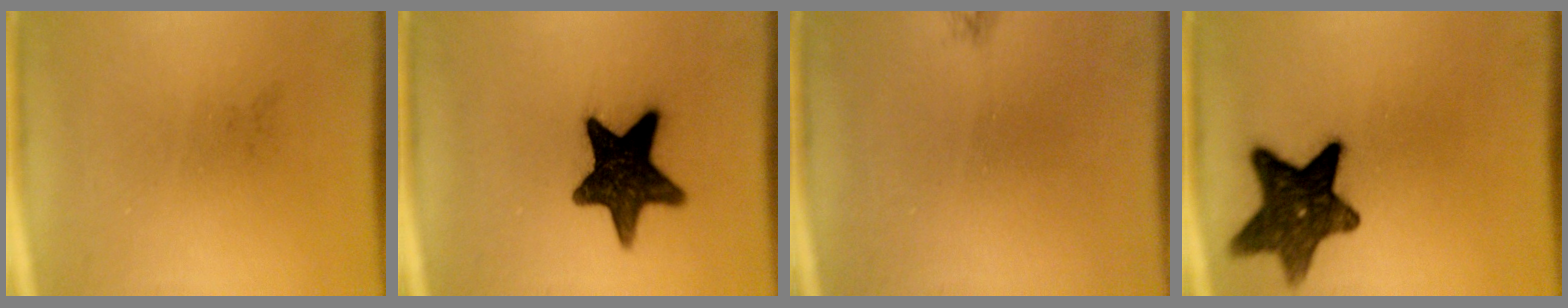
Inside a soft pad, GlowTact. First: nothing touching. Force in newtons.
{"total": 14.4}
{"total": 0.6}
{"total": 12.4}